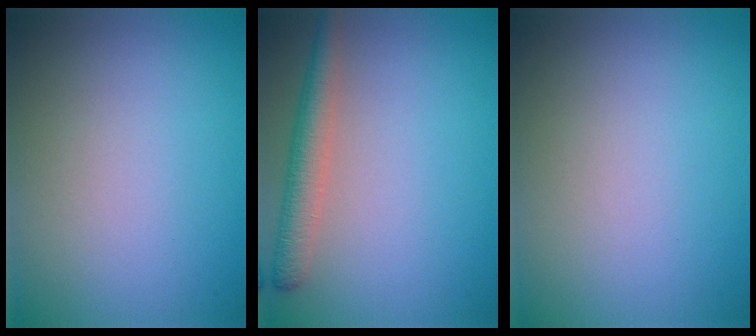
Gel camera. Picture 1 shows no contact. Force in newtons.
{"total": 3.3, "press": 3.3, "slide": 0.1}
{"total": 0.0}